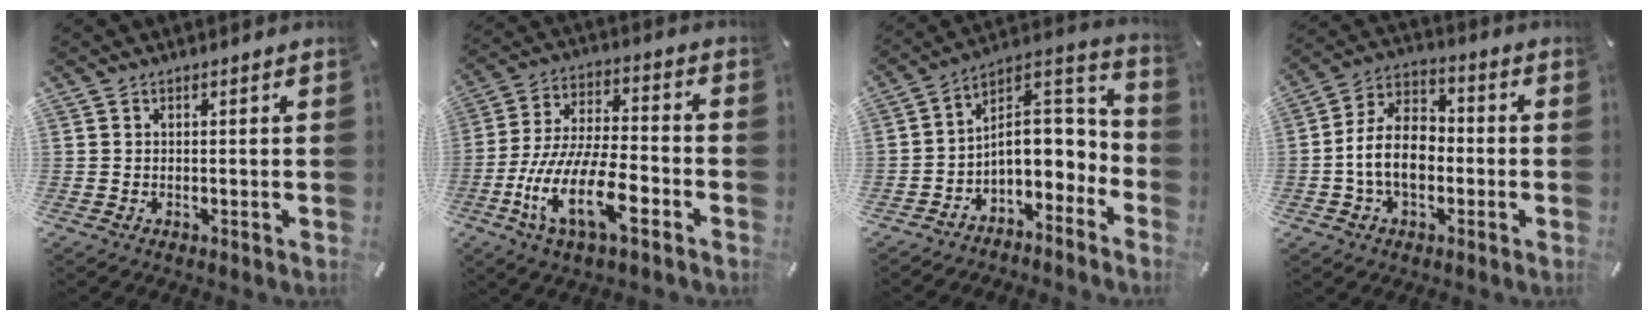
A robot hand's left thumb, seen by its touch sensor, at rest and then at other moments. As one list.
[{"total": 17.5, "force": [-8.3, 6.3, 14.1], "torque": [-0.291, 0.024, -0.143]}, {"total": 10.2, "force": [-0.3, 6.9, 7.5], "torque": [-0.096, -0.021, -0.001]}, {"total": 11.2, "force": [-2.6, 7.8, 7.6], "torque": [-0.171, 0.018, -0.049]}]